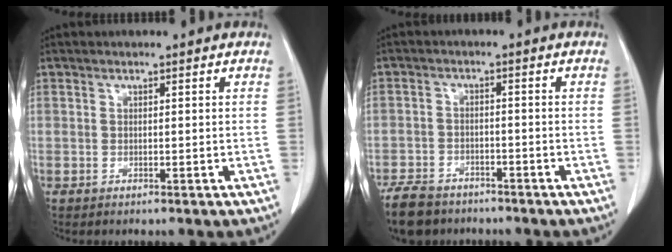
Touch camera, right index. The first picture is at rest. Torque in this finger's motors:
{"motor_torque": [-0.07, -0.28, -0.23, -0.21]}